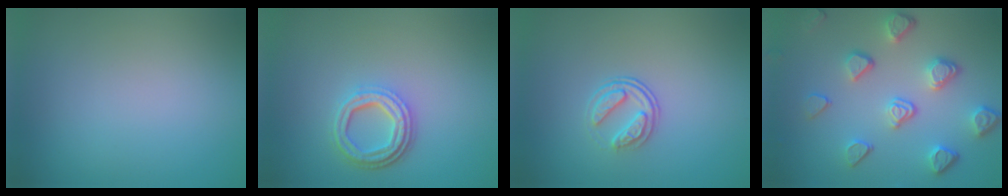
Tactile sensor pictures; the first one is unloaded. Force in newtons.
{"total": 4.0, "press": 3.1, "slide": 2.5}
{"total": 2.3, "press": 1.7, "slide": 1.6}
{"total": 5.0, "press": 3.7, "slide": 3.3}